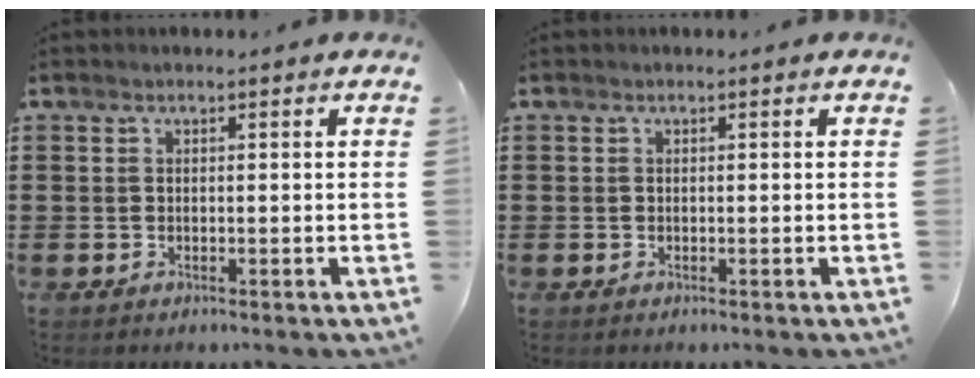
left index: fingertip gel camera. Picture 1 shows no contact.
{"total": 0.0}